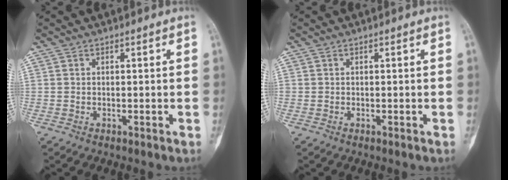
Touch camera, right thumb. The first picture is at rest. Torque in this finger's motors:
{"motor_torque": [-0.06, -0.09, 0.14, -0.01, 0.01]}